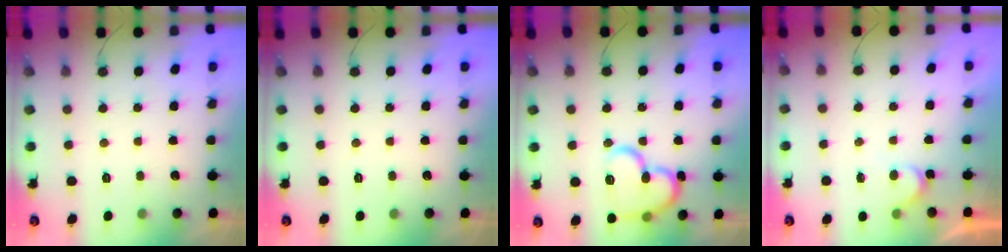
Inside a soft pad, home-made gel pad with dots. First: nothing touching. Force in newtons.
{"total": 0.0}
{"total": 17.6, "press": 17.5, "slide": 2.3}
{"total": 3.5, "press": 3.5, "slide": 0.2}